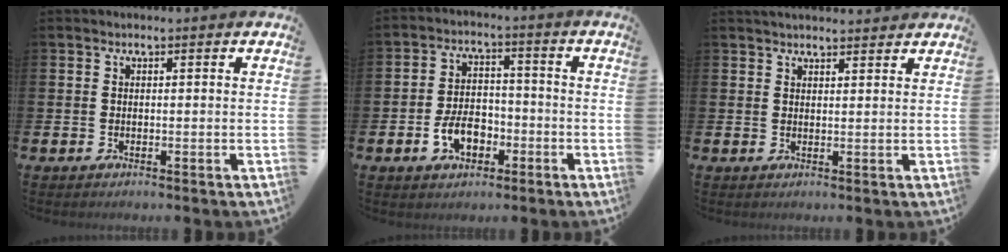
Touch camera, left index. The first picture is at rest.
{"total": 5.5, "force": [-2.4, 3.6, 3.5], "torque": [-0.046, 0.007, -0.047]}
{"total": 2.4, "force": [2.4, 0.3, 0.3], "torque": [-0.004, -0.010, 0.042]}